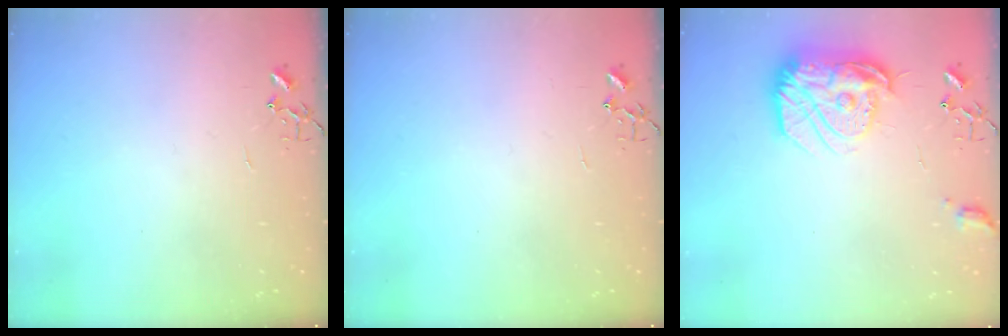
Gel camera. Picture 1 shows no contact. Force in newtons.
{"total": 0.0}
{"total": 17.7, "press": 17.6, "slide": 1.4}